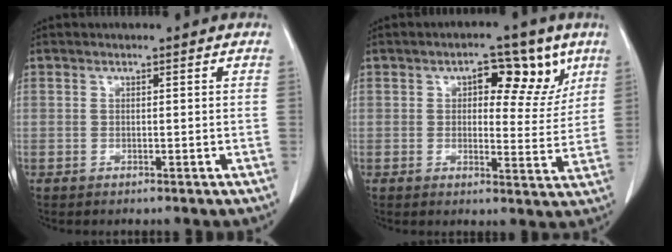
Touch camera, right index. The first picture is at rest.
{"total": 8.0, "force": [3.8, 4.1, 5.8], "torque": [-0.061, 0.008, 0.049]}